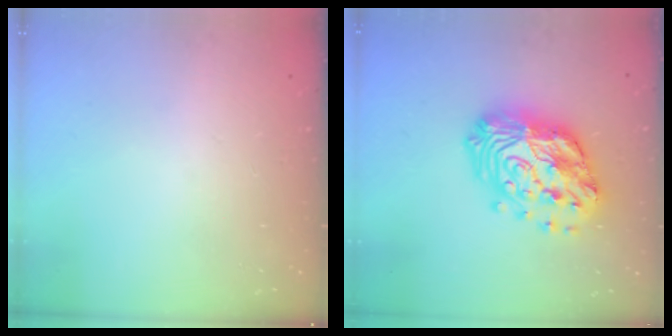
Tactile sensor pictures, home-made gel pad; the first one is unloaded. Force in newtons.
{"total": 21.7, "press": 21.5, "slide": 2.2}